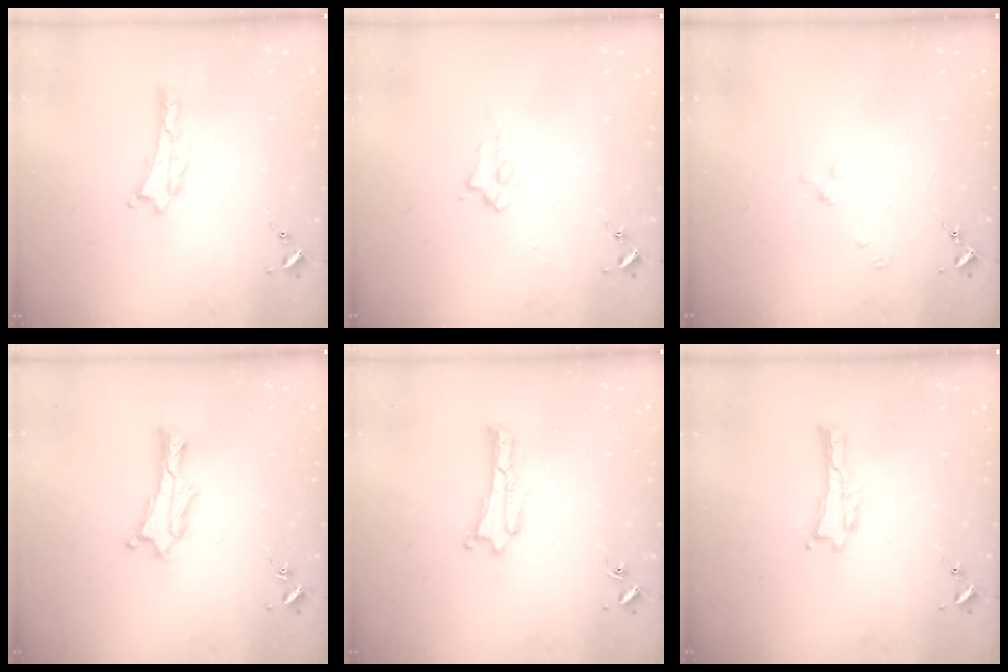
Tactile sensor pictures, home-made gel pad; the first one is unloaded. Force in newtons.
{"total": 2.2, "press": 2.2, "slide": 0.4}
{"total": 2.0, "press": 2.0, "slide": 0.2}
{"total": 1.9, "press": 1.9, "slide": 0.2}
{"total": 0.9, "press": 0.9, "slide": 0.2}
{"total": 0.0}